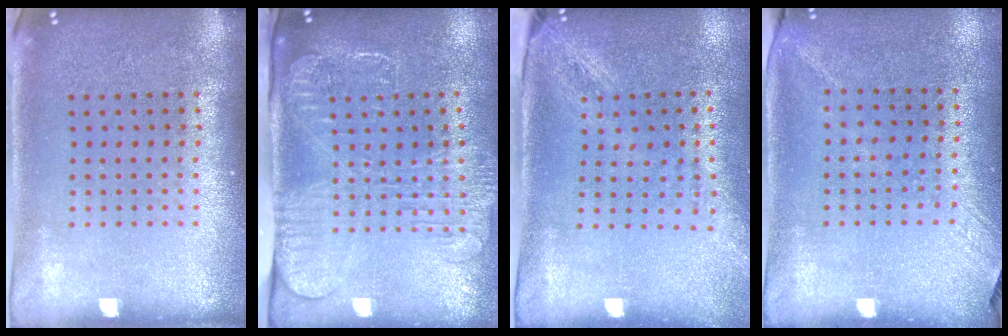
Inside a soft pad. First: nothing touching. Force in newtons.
{"total": 2.7, "press": 2.1, "slide": 1.7}
{"total": 2.0, "press": 1.6, "slide": 1.3}
{"total": 1.2, "press": 0.9, "slide": 0.9}